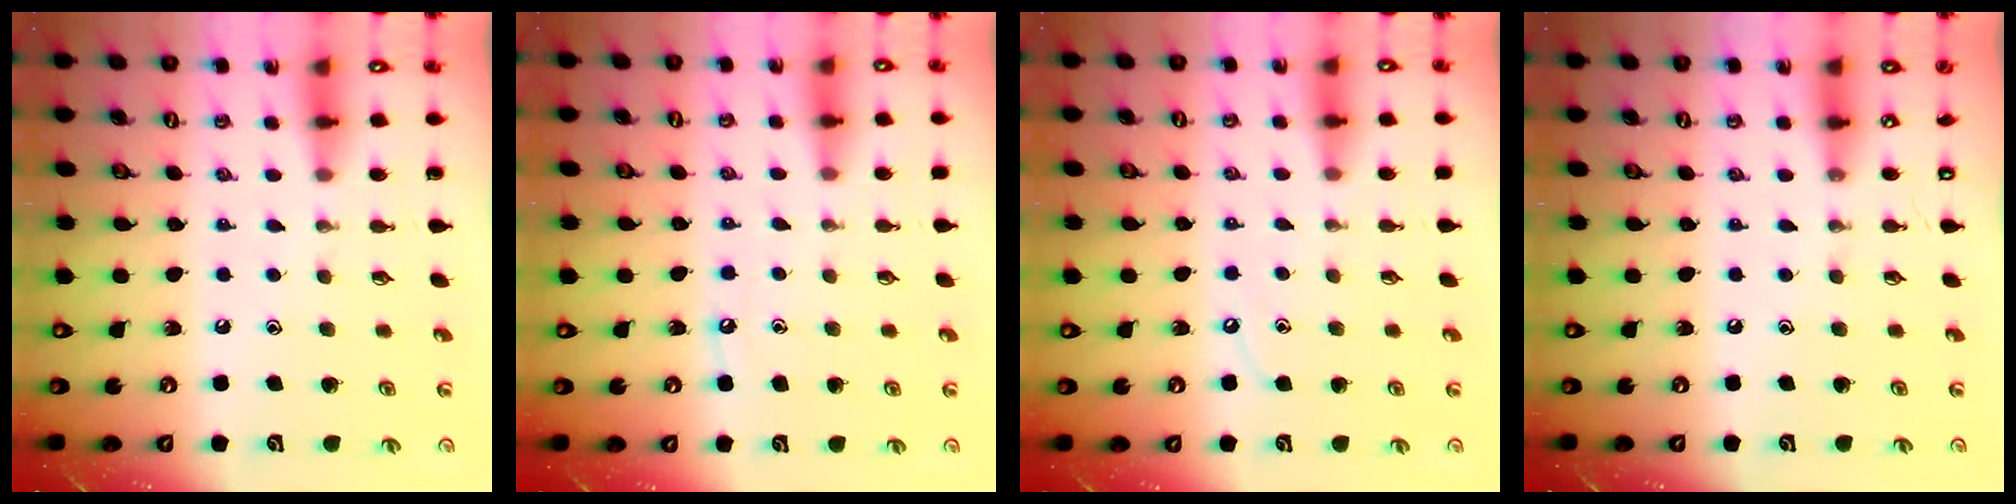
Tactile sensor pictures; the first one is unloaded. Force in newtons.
{"total": 4.9, "press": 4.8, "slide": 0.6}
{"total": 3.1, "press": 3.1, "slide": 0.5}
{"total": 0.0}